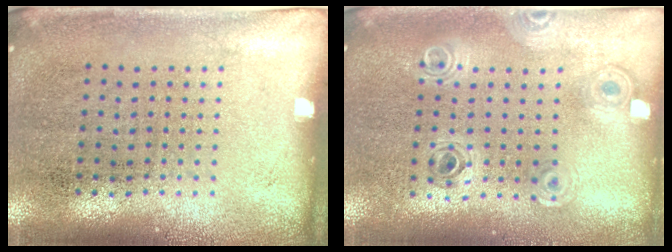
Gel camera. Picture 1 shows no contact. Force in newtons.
{"total": 0.8, "press": 0.8, "slide": 0.0}